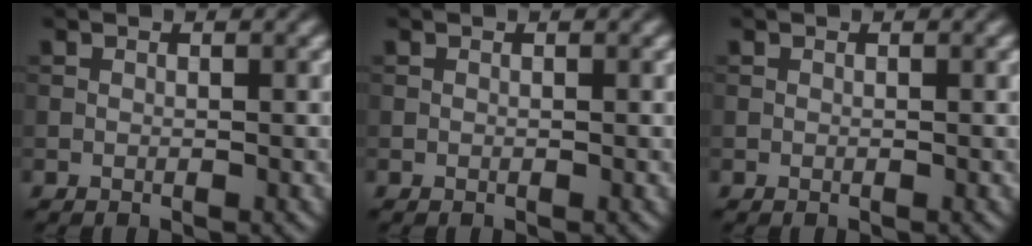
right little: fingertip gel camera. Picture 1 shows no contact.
{"total": 0.0}
{"total": 0.0}